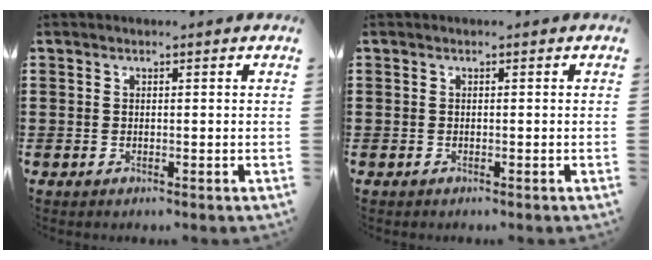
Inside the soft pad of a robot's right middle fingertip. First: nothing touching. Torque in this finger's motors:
{"motor_torque": [1.40, 0.24, 0.10, 0.04]}